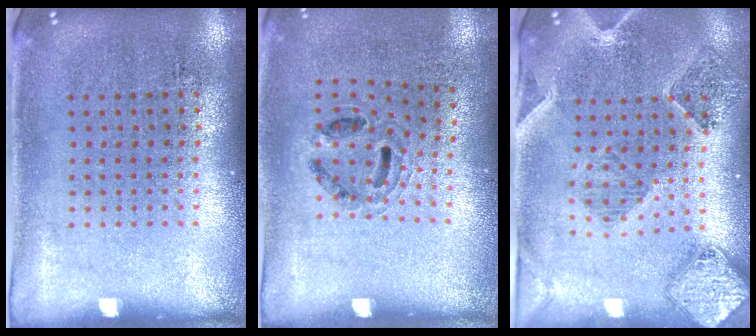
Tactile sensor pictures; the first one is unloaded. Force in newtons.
{"total": 0.9, "press": 0.8, "slide": 0.5}
{"total": 1.6, "press": 1.5, "slide": 0.3}